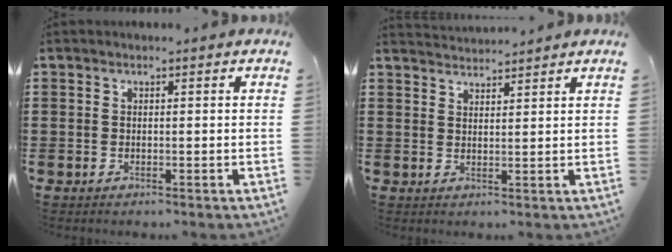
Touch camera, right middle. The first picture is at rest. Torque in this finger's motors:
{"motor_torque": [-0.09, -0.07, -0.18, -0.04]}